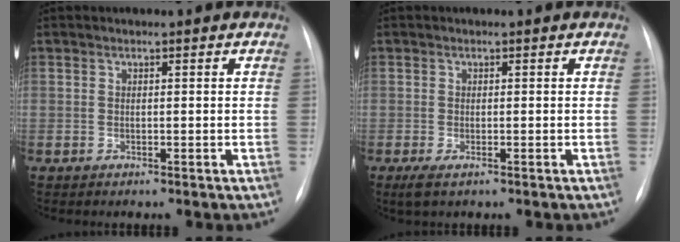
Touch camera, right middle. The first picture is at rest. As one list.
[{"total": 2.1, "force": [-0.9, 0.6, 1.7], "torque": [-0.036, -0.005, -0.014]}]